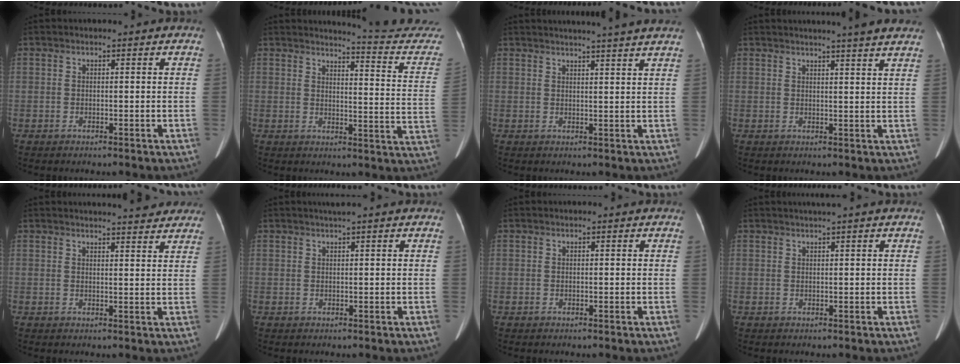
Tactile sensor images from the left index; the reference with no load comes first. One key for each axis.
{"total": 14.6, "fx": 14.4, "fy": -1.5, "fz": 1.2, "tx": -0.010, "ty": -0.130, "tz": 0.140}
{"total": 11.4, "fx": 10.3, "fy": -1.0, "fz": 4.8, "tx": -0.068, "ty": -0.001, "tz": 0.112}
{"total": 9.3, "fx": 8.2, "fy": -0.5, "fz": 4.3, "tx": -0.057, "ty": 0.008, "tz": 0.080}
{"total": 7.6, "fx": 7.1, "fy": 0.9, "fz": 2.7, "tx": -0.031, "ty": 0.000, "tz": 0.072}
{"total": 1.3, "fx": 0.9, "fy": -0.3, "fz": 0.8, "tx": -0.014, "ty": 0.006, "tz": 0.022}
{"total": 0.0}
{"total": 1.7, "fx": 1.2, "fy": -0.4, "fz": 1.0, "tx": -0.013, "ty": 0.010, "tz": 0.026}